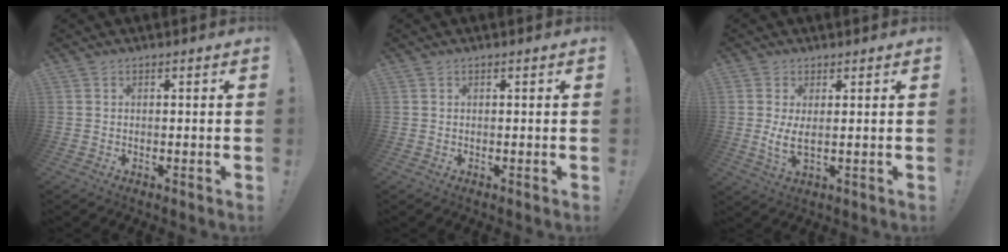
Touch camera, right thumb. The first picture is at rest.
{"total": 0.0}
{"total": 5.0, "force": [1.0, 1.7, 4.5], "torque": [-0.070, -0.014, 0.020]}